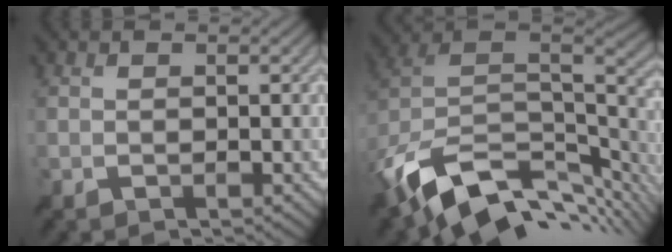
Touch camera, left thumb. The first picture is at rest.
{"total": 14.2, "force": [-6.5, 8.2, 9.7], "torque": [-0.211, -0.026, -0.099]}